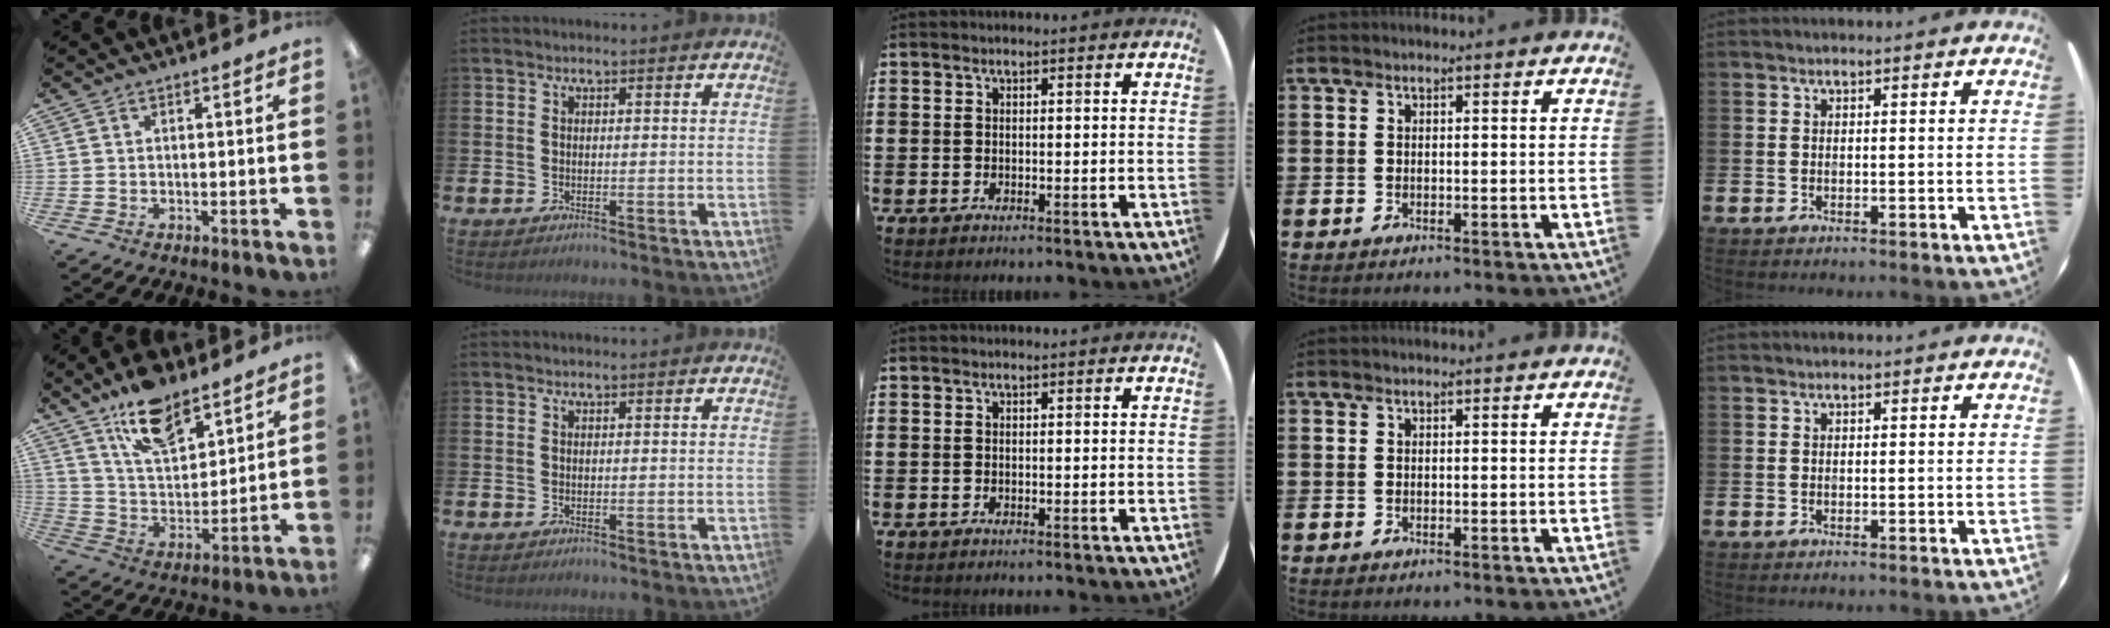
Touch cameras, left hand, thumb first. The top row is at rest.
{"thumb": {"total": 13.8, "force": [10.3, 5.9, 6.9], "torque": [-0.124, -0.050, 0.187]}}